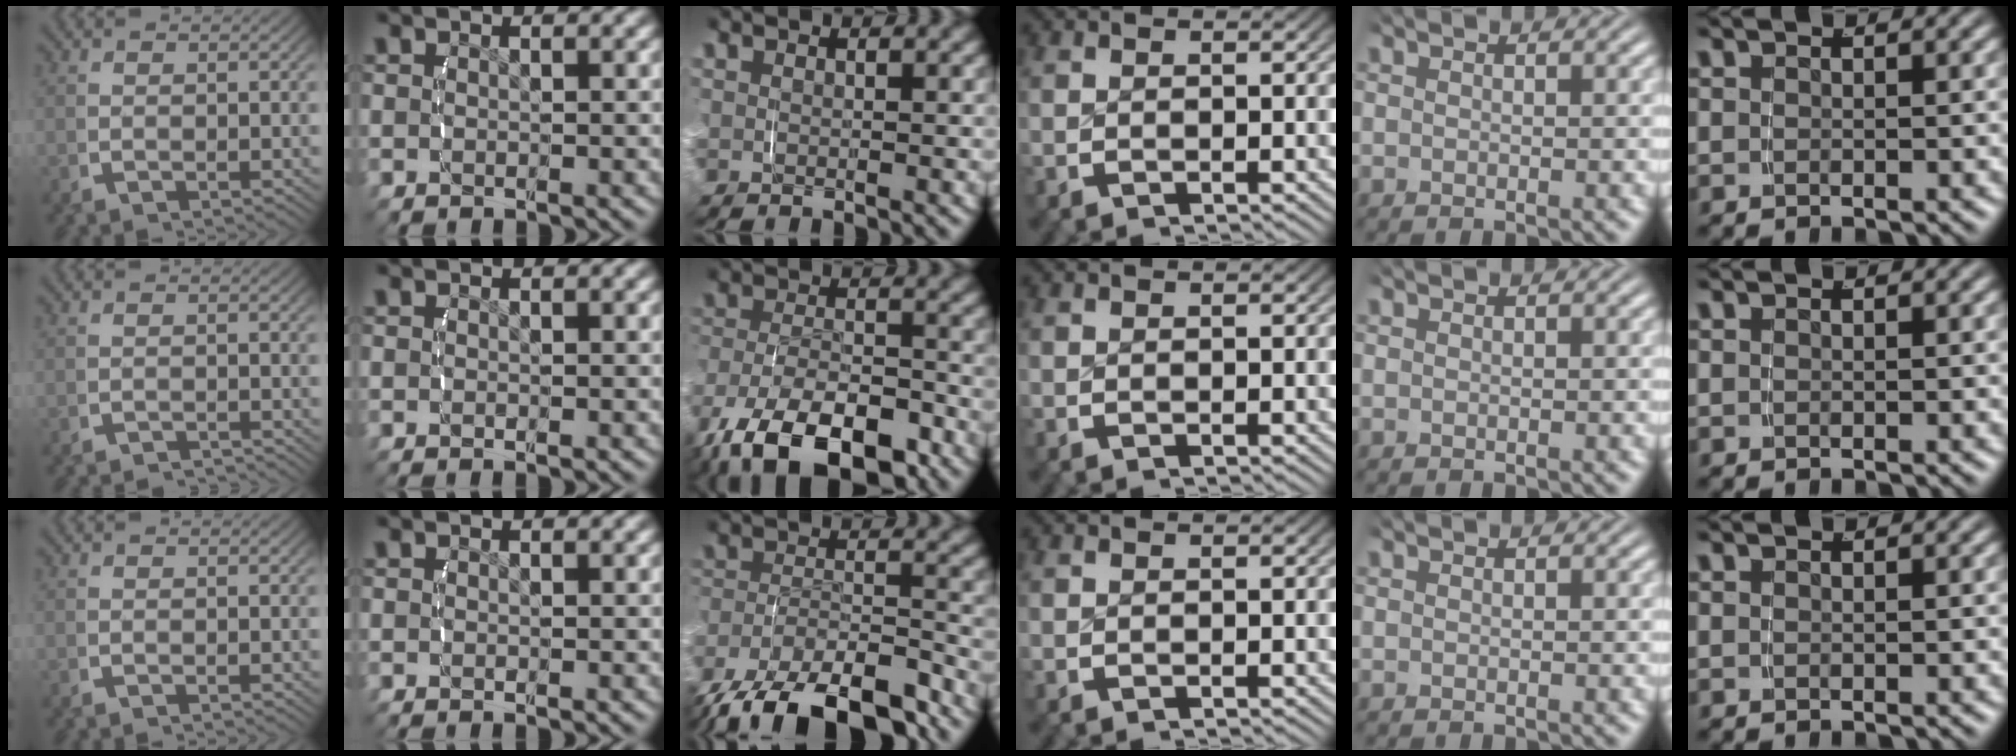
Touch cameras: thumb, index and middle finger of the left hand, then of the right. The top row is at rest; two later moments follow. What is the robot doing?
{"motion": "grasp_and_lifting", "object": "velcro strap"}